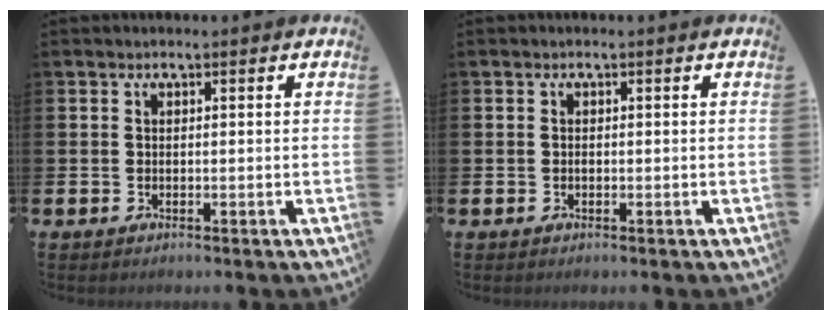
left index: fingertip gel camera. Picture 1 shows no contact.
{"total": 0.0}